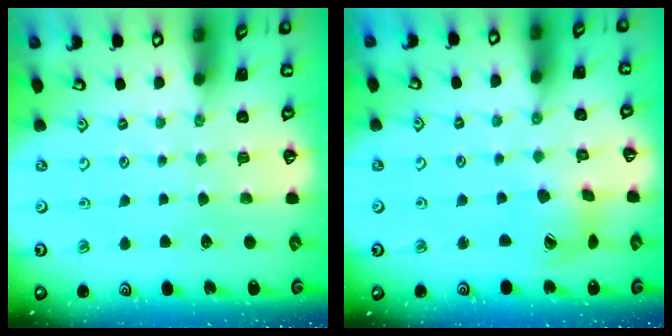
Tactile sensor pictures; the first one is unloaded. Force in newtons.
{"total": 8.8, "press": 8.7, "slide": 1.2}